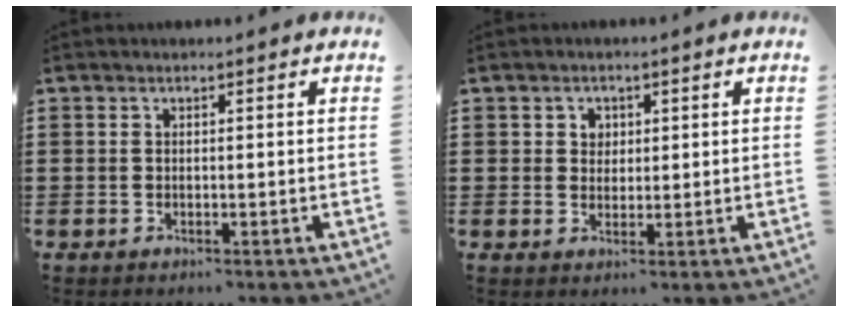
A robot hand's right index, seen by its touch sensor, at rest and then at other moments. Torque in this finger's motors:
{"motor_torque": [0.65, 0.59, 0.16, 0.03]}